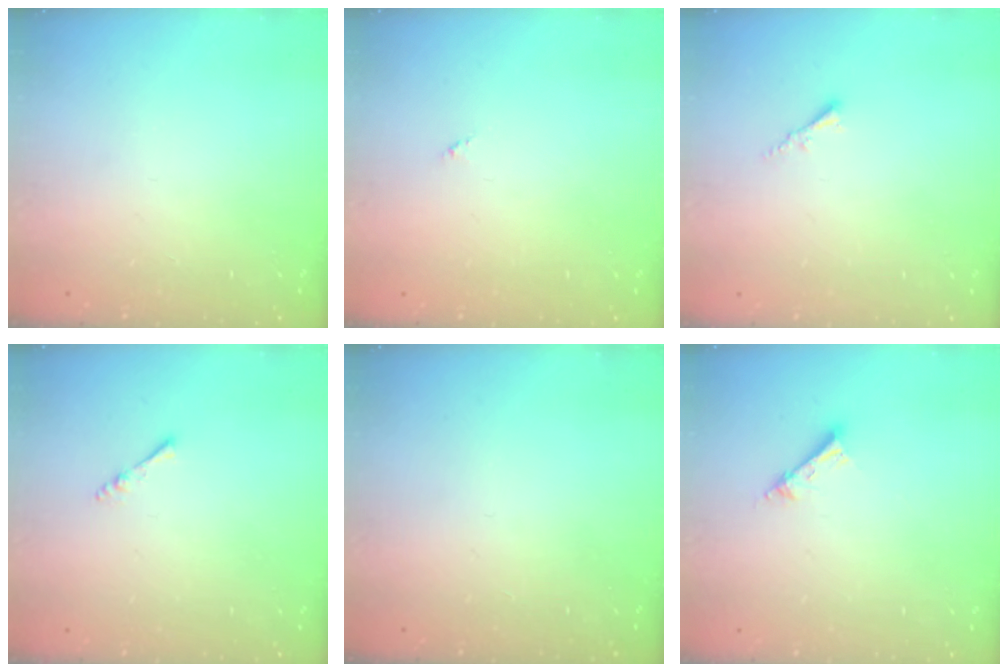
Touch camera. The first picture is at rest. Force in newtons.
{"total": 0.0}
{"total": 1.8, "press": 1.7, "slide": 0.5}
{"total": 2.4, "press": 2.3, "slide": 0.5}
{"total": 0.0}
{"total": 4.3, "press": 4.3, "slide": 0.3}